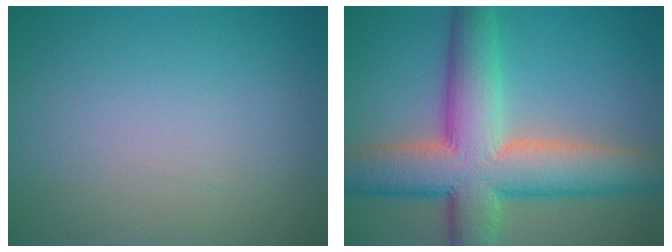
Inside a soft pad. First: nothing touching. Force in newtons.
{"total": 11.2, "press": 11.1, "slide": 0.4}